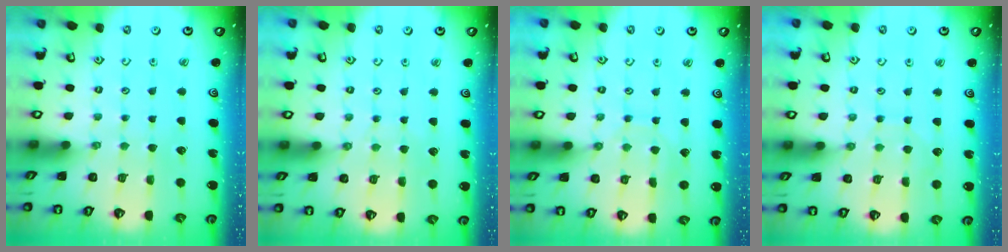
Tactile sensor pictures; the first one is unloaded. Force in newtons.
{"total": 2.8, "press": 2.7, "slide": 0.5}
{"total": 5.9, "press": 5.9, "slide": 0.2}
{"total": 4.5, "press": 4.5, "slide": 0.5}